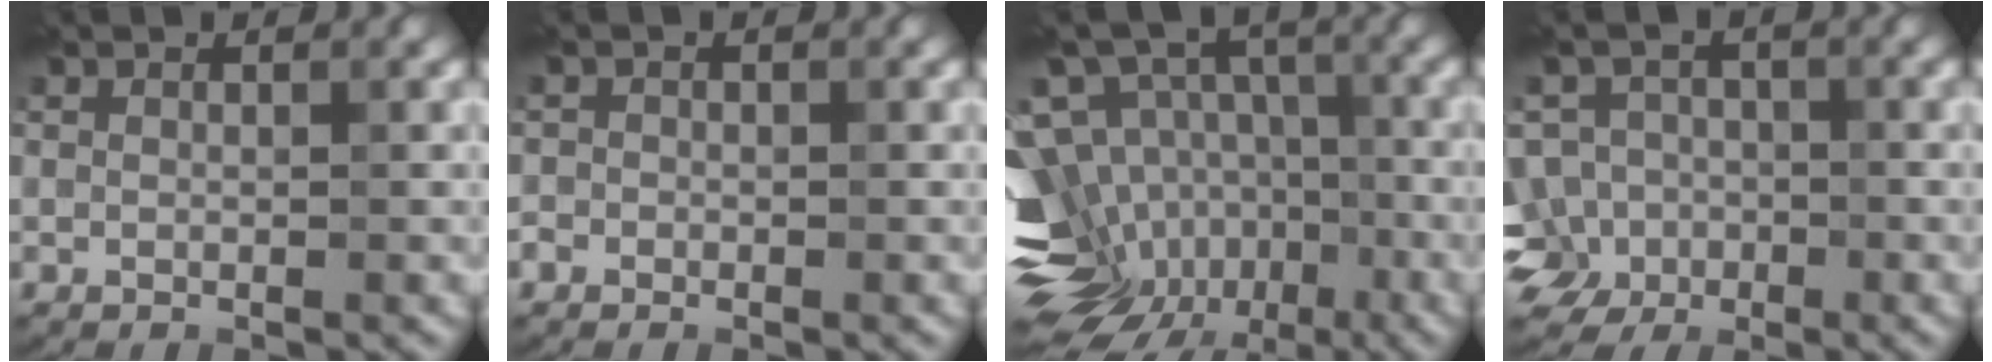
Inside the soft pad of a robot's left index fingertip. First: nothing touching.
{"total": 1.2, "force": [-0.6, 1.0, -0.1], "torque": [0.011, -0.002, -0.011]}
{"total": 12.8, "force": [-5.3, 9.3, 7.2], "torque": [-0.142, 0.004, -0.060]}
{"total": 7.8, "force": [-3.3, 6.6, 2.5], "torque": [-0.033, 0.003, -0.080]}